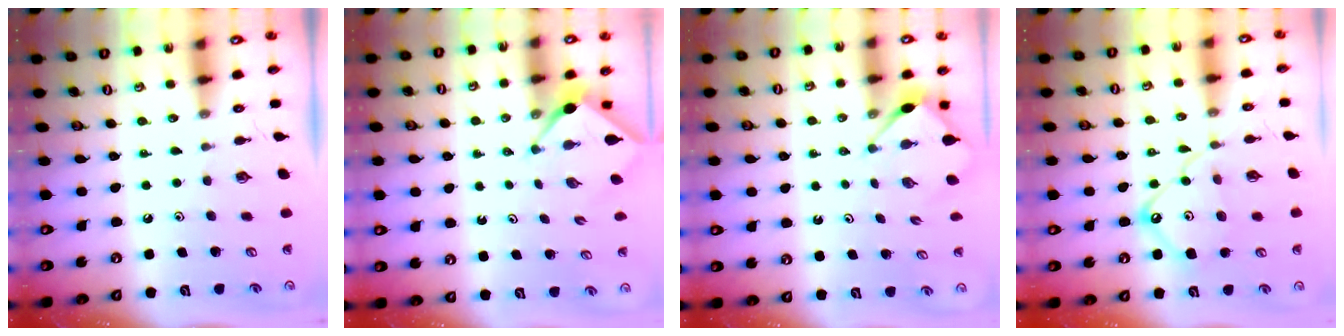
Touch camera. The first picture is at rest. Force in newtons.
{"total": 2.5, "press": 2.5, "slide": 0.3}
{"total": 3.4, "press": 3.4, "slide": 0.3}
{"total": 14.2, "press": 14.2, "slide": 1.2}